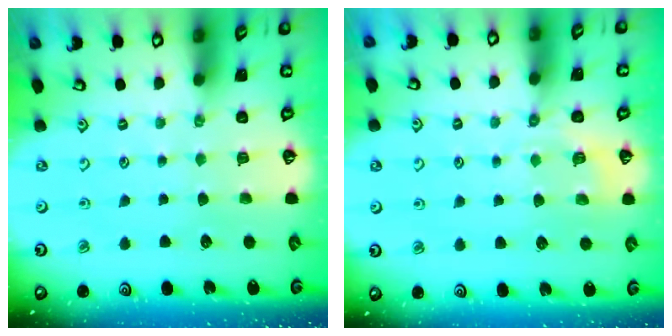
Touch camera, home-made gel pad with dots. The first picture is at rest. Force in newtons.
{"total": 4.4, "press": 4.2, "slide": 1.6}